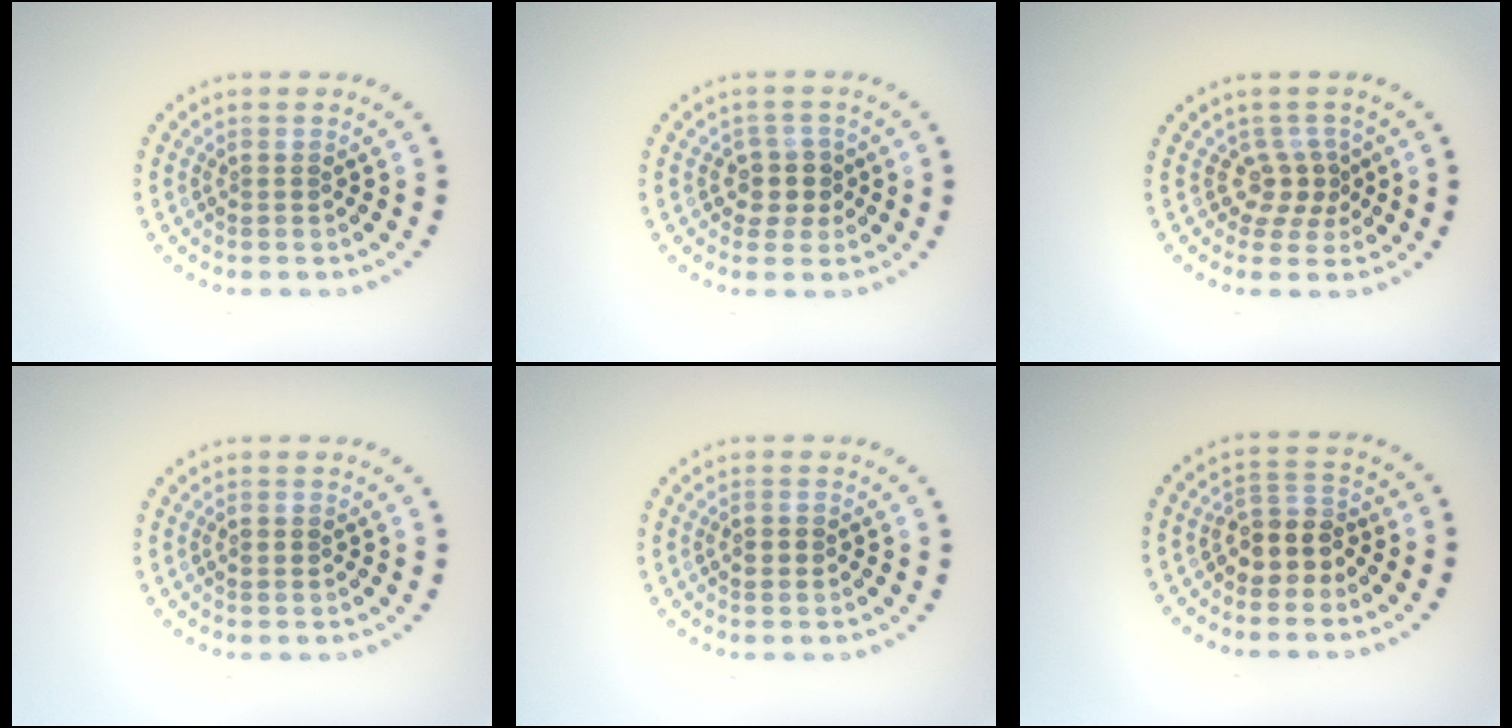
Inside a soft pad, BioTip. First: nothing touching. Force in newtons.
{"total": 2.5, "press": 2.1, "slide": 1.3}
{"total": 2.5, "press": 1.7, "slide": 1.8}
{"total": 0.8, "press": 0.8, "slide": 0.2}
{"total": 1.5, "press": 1.5, "slide": 0.1}
{"total": 3.1, "press": 2.6, "slide": 1.6}